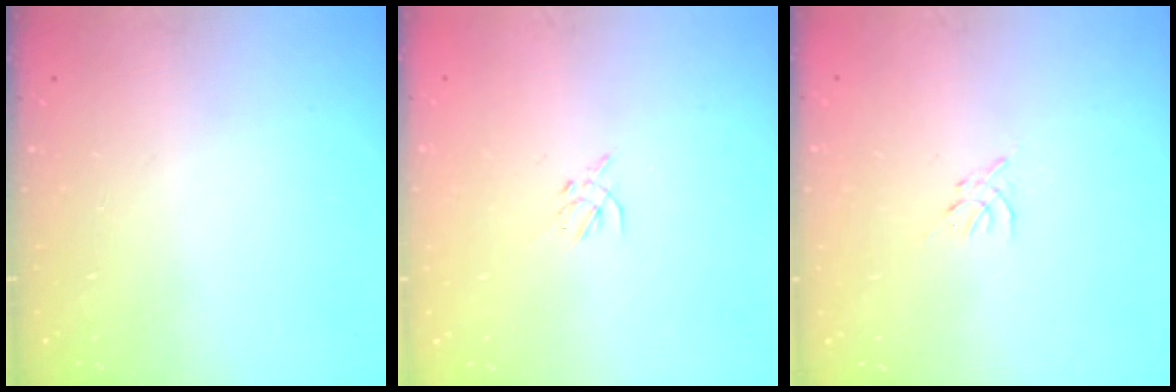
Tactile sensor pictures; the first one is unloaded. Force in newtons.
{"total": 1.4, "press": 1.3, "slide": 0.5}
{"total": 0.0}